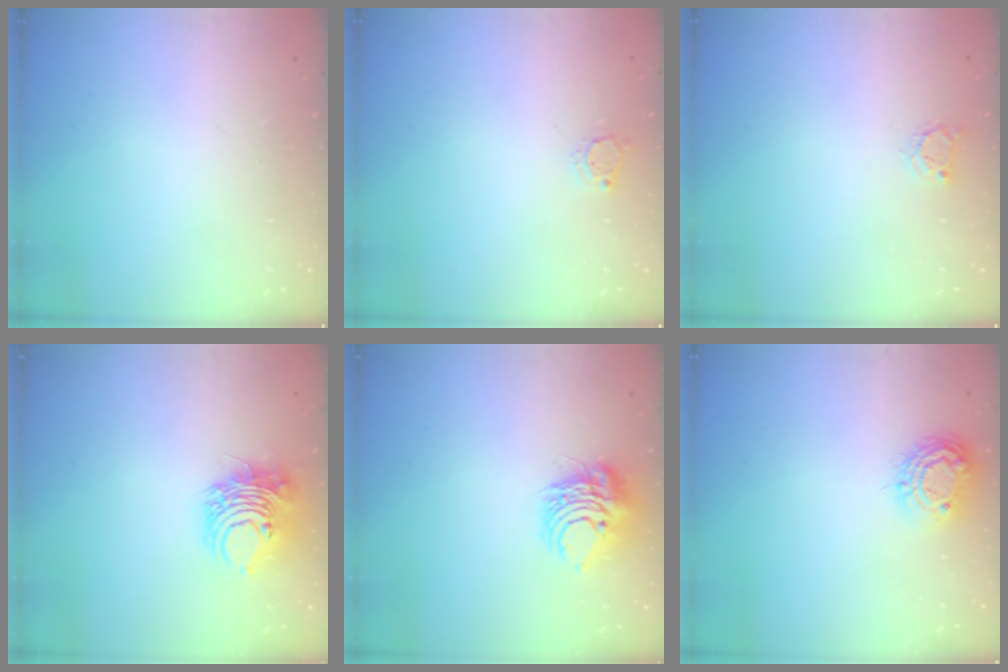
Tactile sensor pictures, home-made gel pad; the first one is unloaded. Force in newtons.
{"total": 4.2, "press": 4.2, "slide": 0.0}
{"total": 2.8, "press": 2.8, "slide": 0.3}
{"total": 8.7, "press": 8.7, "slide": 0.4}
{"total": 8.8, "press": 8.8, "slide": 0.9}
{"total": 9.4, "press": 9.4, "slide": 0.9}